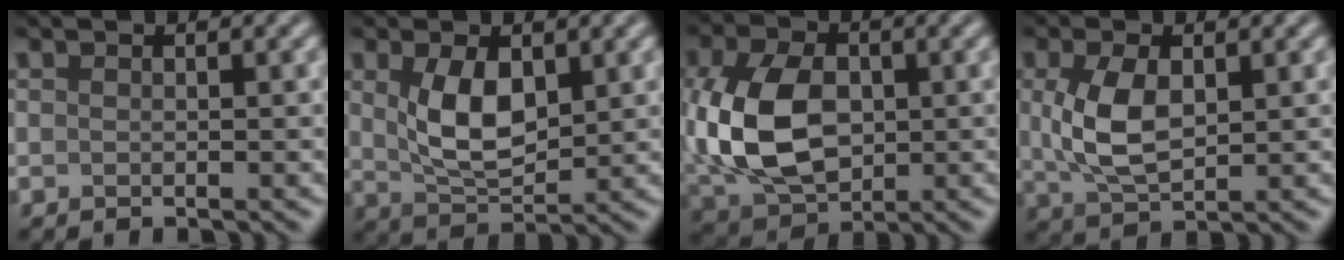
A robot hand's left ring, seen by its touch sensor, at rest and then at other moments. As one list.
[{"total": 5.0, "force": [1.2, 2.6, 4.1], "torque": [-0.087, -0.004, 0.028]}, {"total": 9.5, "force": [-0.4, 6.4, 7.0], "torque": [-0.159, -0.001, -0.011]}, {"total": 4.9, "force": [0.7, 2.7, 4.0], "torque": [-0.094, 0.001, 0.018]}]